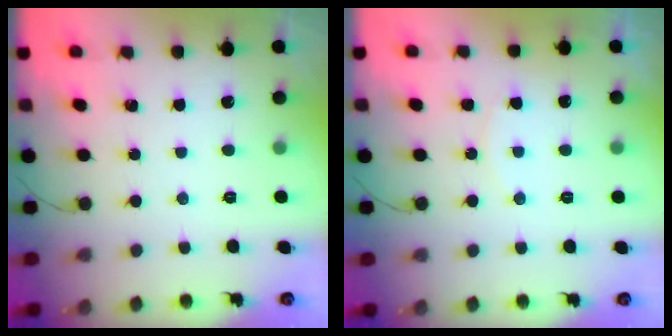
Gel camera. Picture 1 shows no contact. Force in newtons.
{"total": 4.7, "press": 4.6, "slide": 0.3}